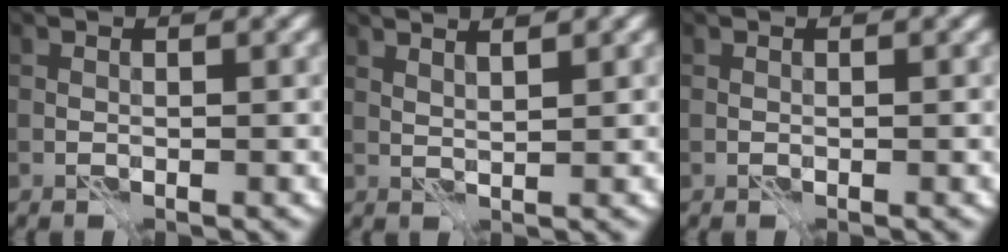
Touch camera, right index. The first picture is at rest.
{"total": 2.6, "force": [2.0, 0.5, 1.6], "torque": [-0.021, 0.008, 0.016]}
{"total": 0.0}